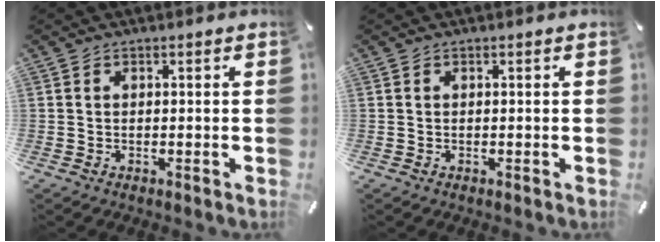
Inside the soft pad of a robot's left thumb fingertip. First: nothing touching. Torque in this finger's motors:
{"motor_torque": [-0.07, 0.07, -0.02, 0.14, 0.00]}